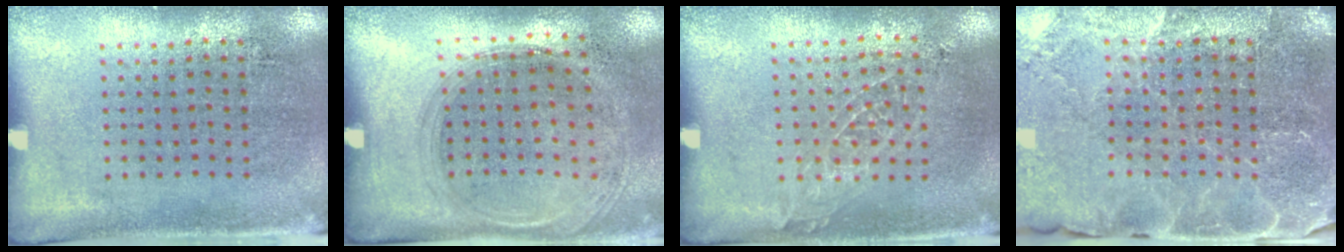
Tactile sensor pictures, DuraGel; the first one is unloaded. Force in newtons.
{"total": 1.4, "press": 1.2, "slide": 0.6}
{"total": 0.9, "press": 0.9, "slide": 0.1}
{"total": 3.0, "press": 3.0, "slide": 0.7}